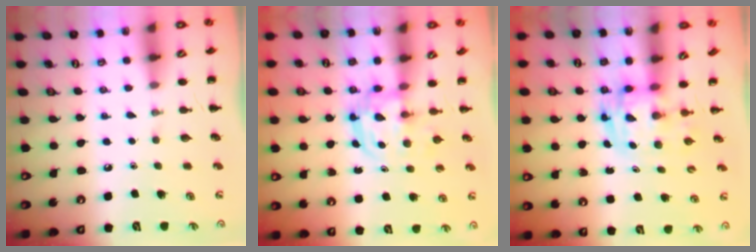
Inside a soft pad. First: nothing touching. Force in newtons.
{"total": 3.3, "press": 3.3, "slide": 0.4}
{"total": 2.9, "press": 2.9, "slide": 0.5}